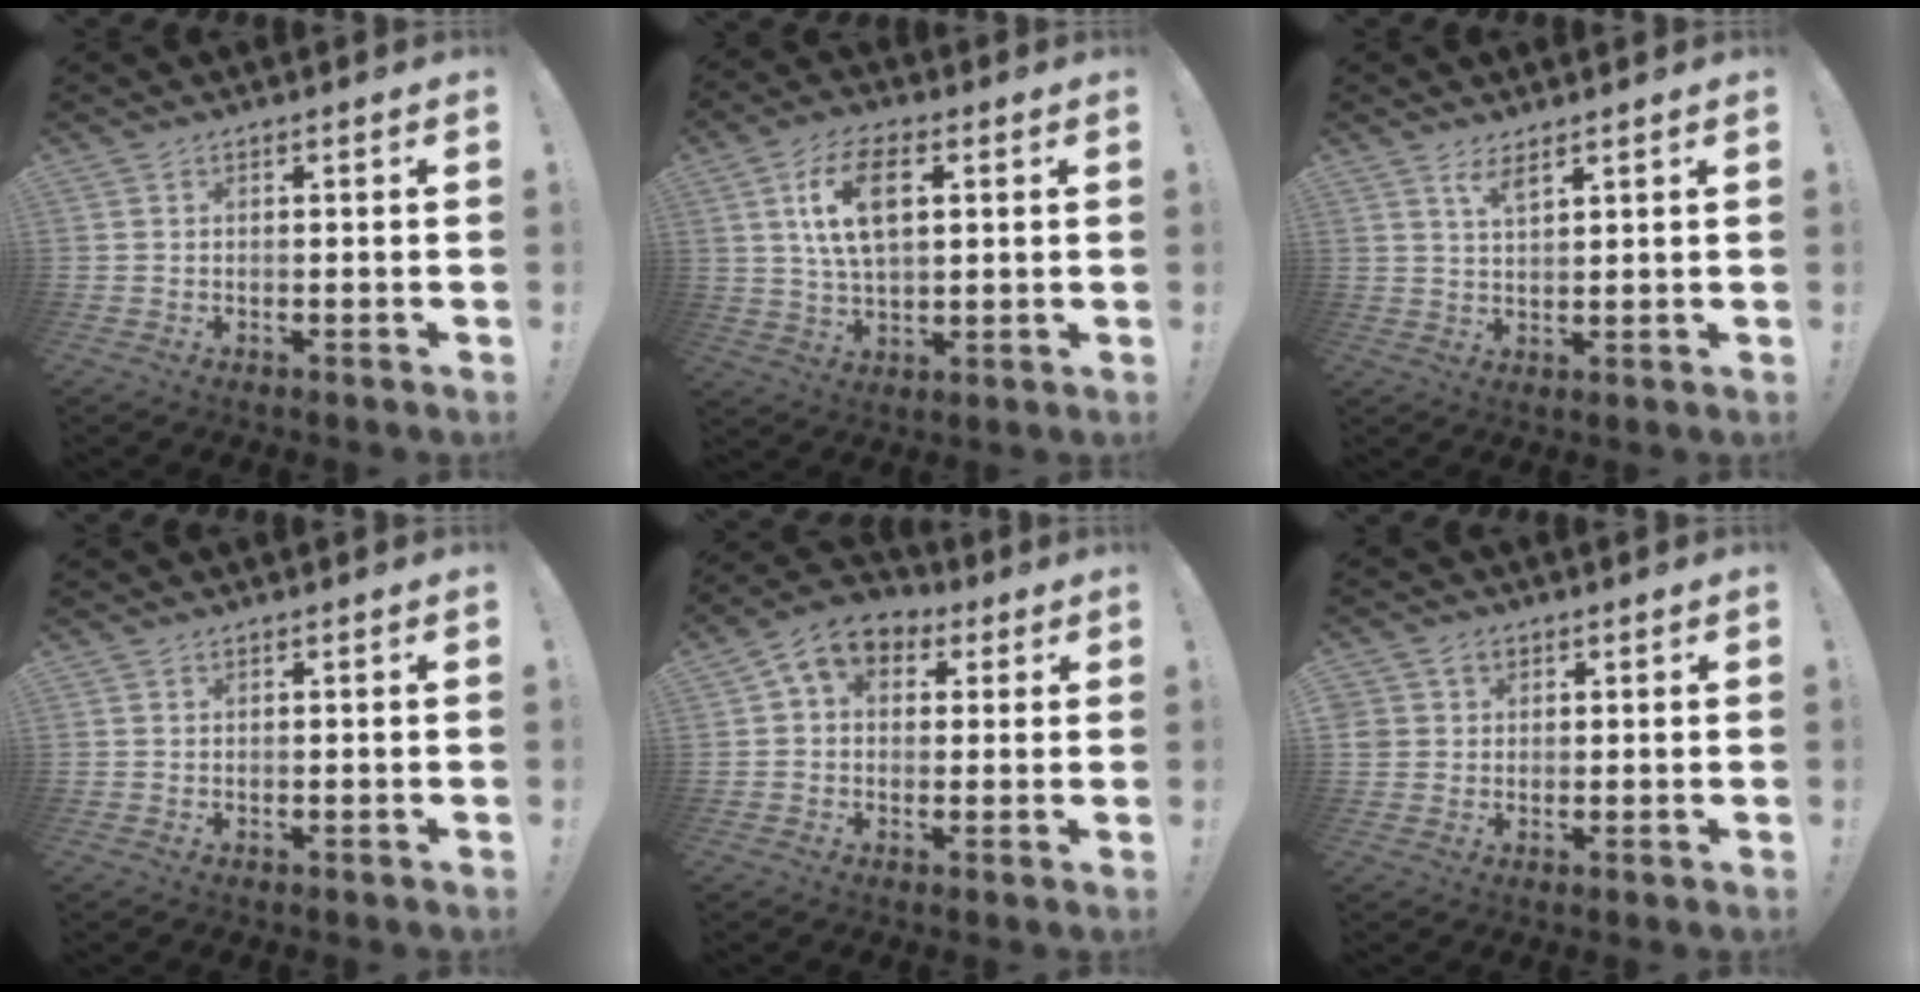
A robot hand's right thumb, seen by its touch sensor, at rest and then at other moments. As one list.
[{"total": 13.6, "force": [3.9, 7.5, 10.7], "torque": [-0.188, -0.001, 0.066]}, {"total": 4.0, "force": [2.9, 0.8, 2.7], "torque": [-0.051, -0.017, 0.049]}, {"total": 0.0}, {"total": 7.8, "force": [2.7, 6.0, 4.2], "torque": [-0.062, -0.005, 0.055]}, {"total": 4.0, "force": [1.6, 3.6, 0.7], "torque": [-0.013, -0.002, 0.031]}]